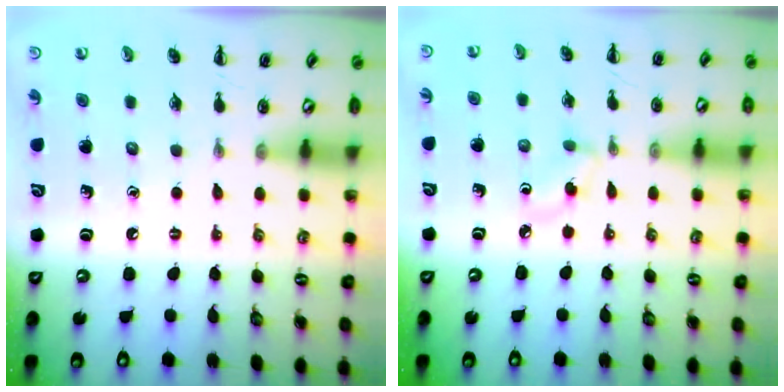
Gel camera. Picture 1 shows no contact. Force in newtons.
{"total": 2.7, "press": 2.5, "slide": 1.1}